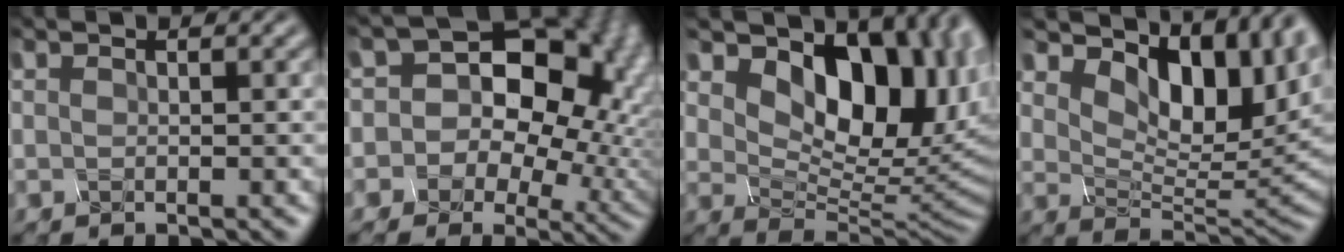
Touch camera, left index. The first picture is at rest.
{"total": 14.9, "force": [1.9, 11.5, 9.4], "torque": [-0.135, 0.009, 0.029]}
{"total": 10.7, "force": [4.2, 6.6, 7.3], "torque": [-0.115, -0.013, 0.085]}
{"total": 9.7, "force": [4.4, 5.3, 6.9], "torque": [-0.121, -0.007, 0.093]}